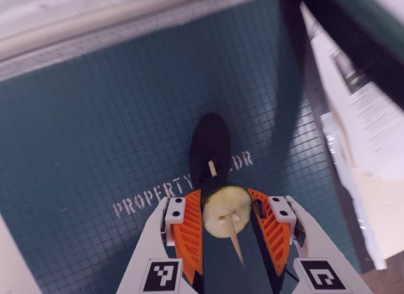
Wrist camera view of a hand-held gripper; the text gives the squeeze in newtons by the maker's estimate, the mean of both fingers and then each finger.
{"total": 8.8, "left": 8.8, "right": 8.8}